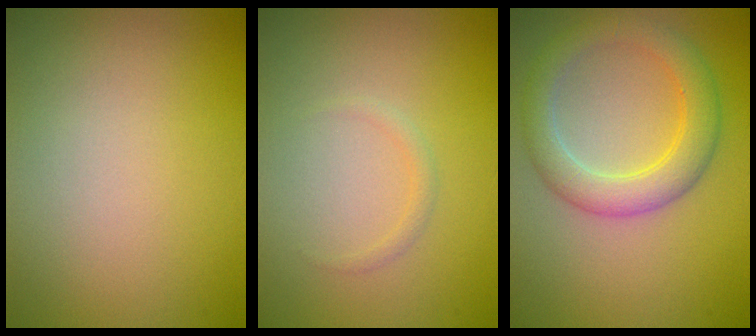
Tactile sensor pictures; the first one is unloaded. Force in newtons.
{"total": 0.7, "press": 0.7, "slide": 0.1}
{"total": 4.4, "press": 4.4, "slide": 0.3}